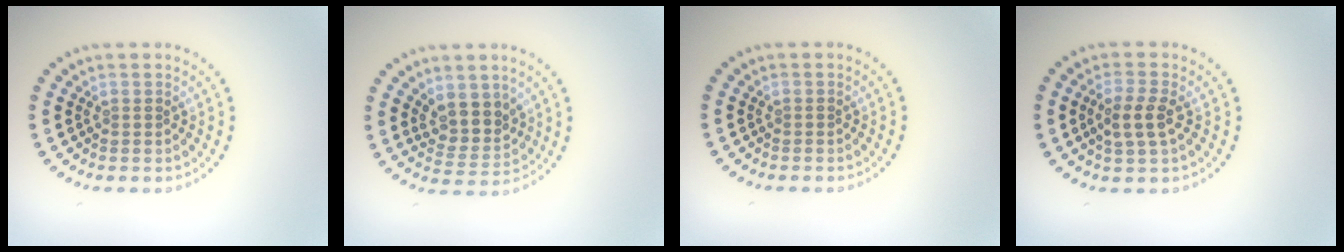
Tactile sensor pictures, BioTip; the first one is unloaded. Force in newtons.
{"total": 3.5, "press": 3.0, "slide": 1.7}
{"total": 0.0}
{"total": 2.7, "press": 2.5, "slide": 0.8}